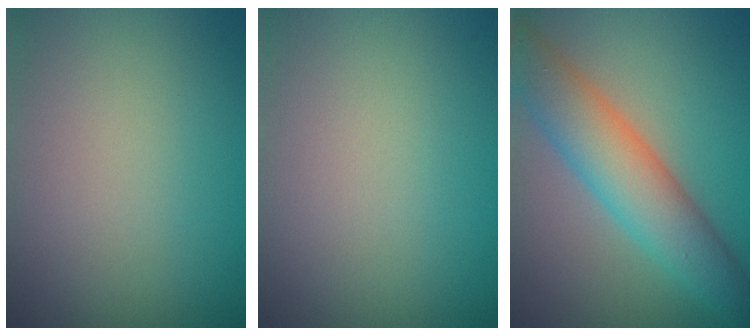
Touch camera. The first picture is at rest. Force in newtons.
{"total": 0.0}
{"total": 6.8, "press": 6.8, "slide": 0.2}